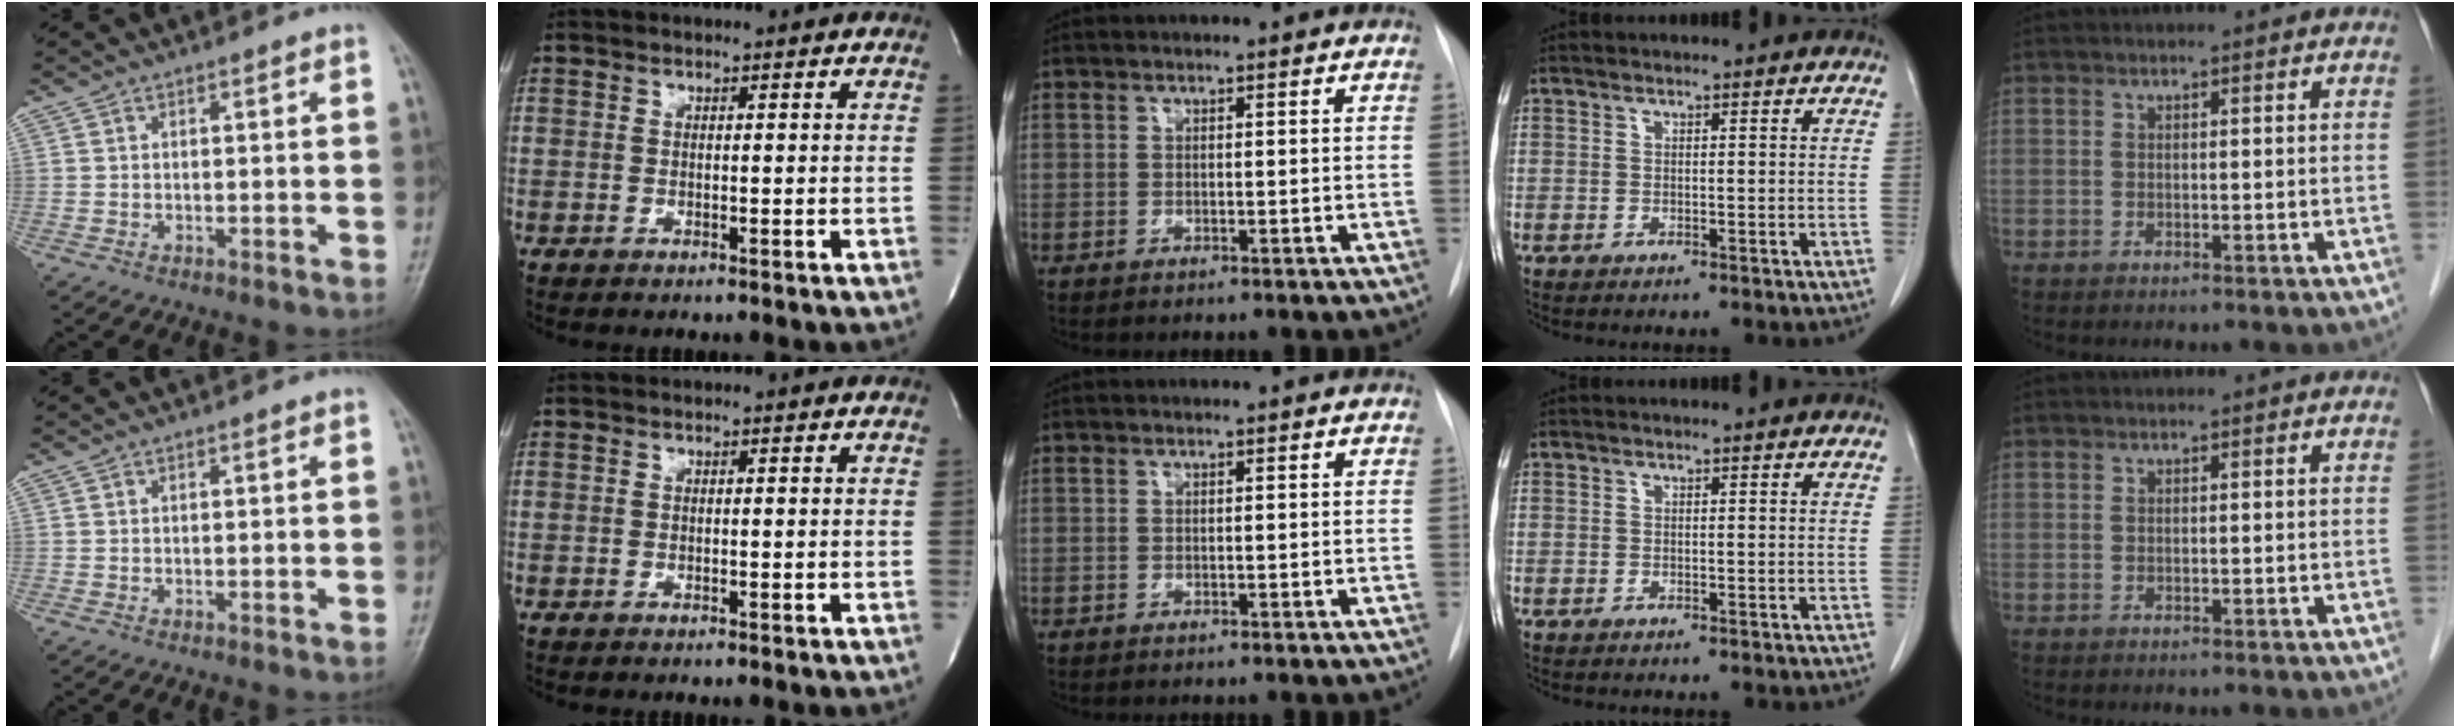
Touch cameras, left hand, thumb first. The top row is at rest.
{}